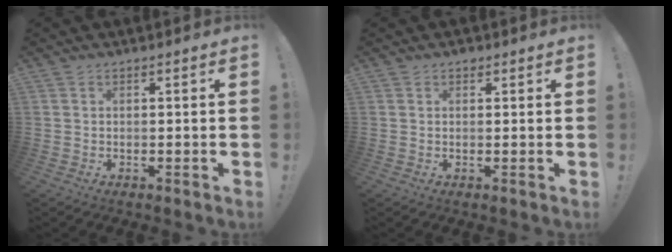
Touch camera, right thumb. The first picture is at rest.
{"total": 1.3, "force": [1.1, 0.7, 0.1], "torque": [0.012, -0.005, 0.017]}